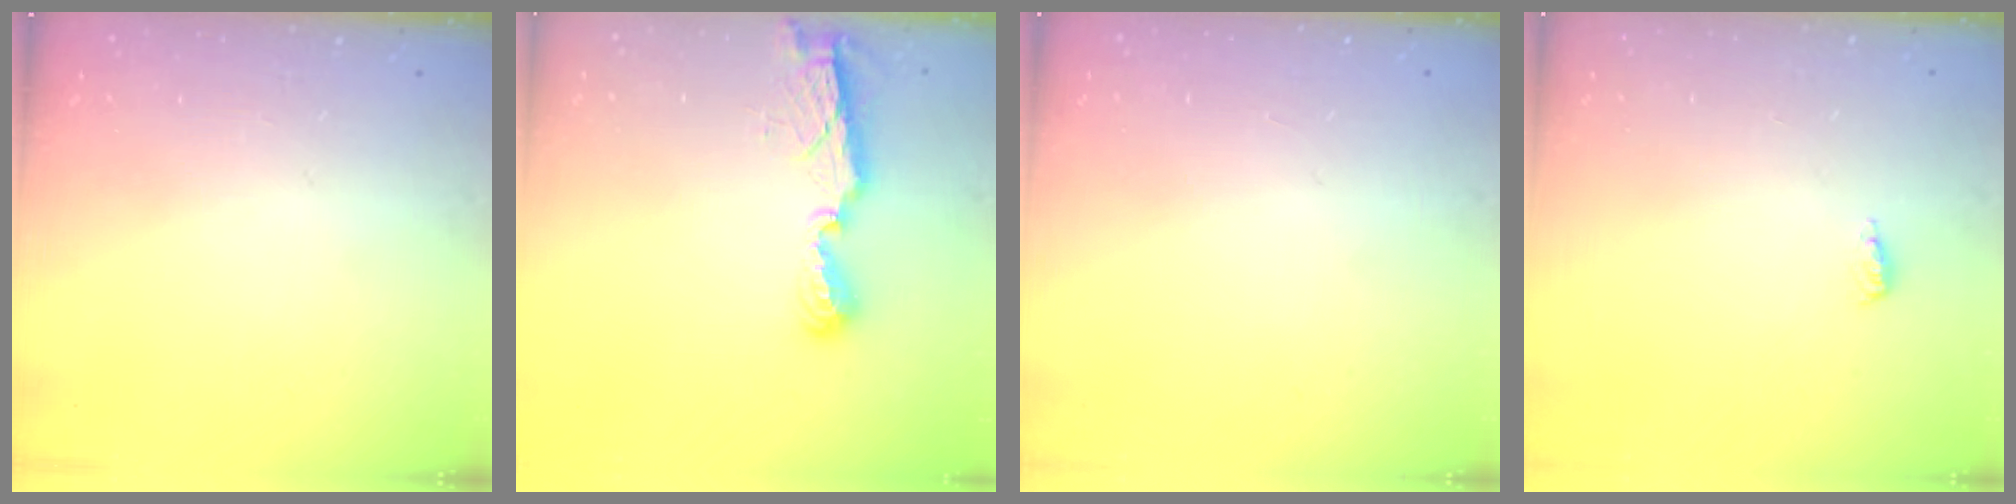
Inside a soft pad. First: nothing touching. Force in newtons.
{"total": 7.5, "press": 7.5, "slide": 0.5}
{"total": 0.9, "press": 0.9, "slide": 0.0}
{"total": 3.8, "press": 3.6, "slide": 1.2}